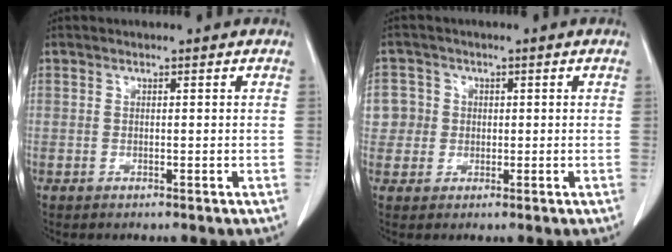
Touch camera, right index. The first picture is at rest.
{"total": 4.8, "force": [0.5, 4.7, 0.2], "torque": [0.005, 0.014, 0.010]}